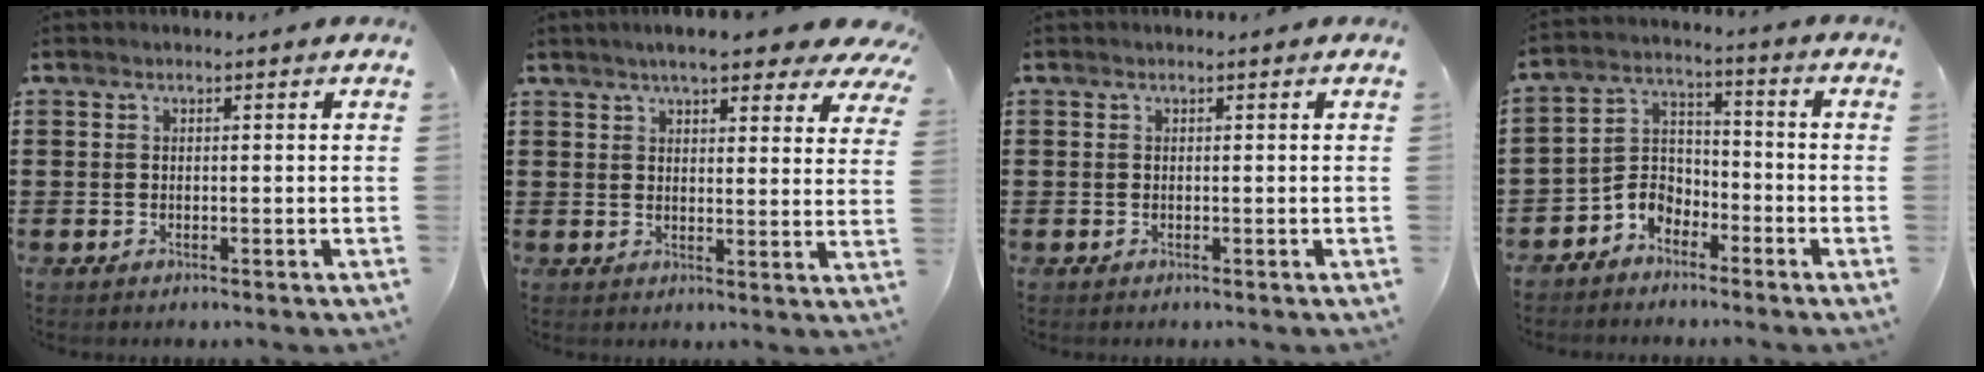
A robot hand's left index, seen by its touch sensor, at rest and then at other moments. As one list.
[{"total": 6.8, "force": [5.5, 1.4, 3.7], "torque": [-0.073, -0.014, 0.096]}, {"total": 0.0}, {"total": 5.4, "force": [-4.2, 3.0, 1.8], "torque": [-0.050, 0.007, -0.087]}]